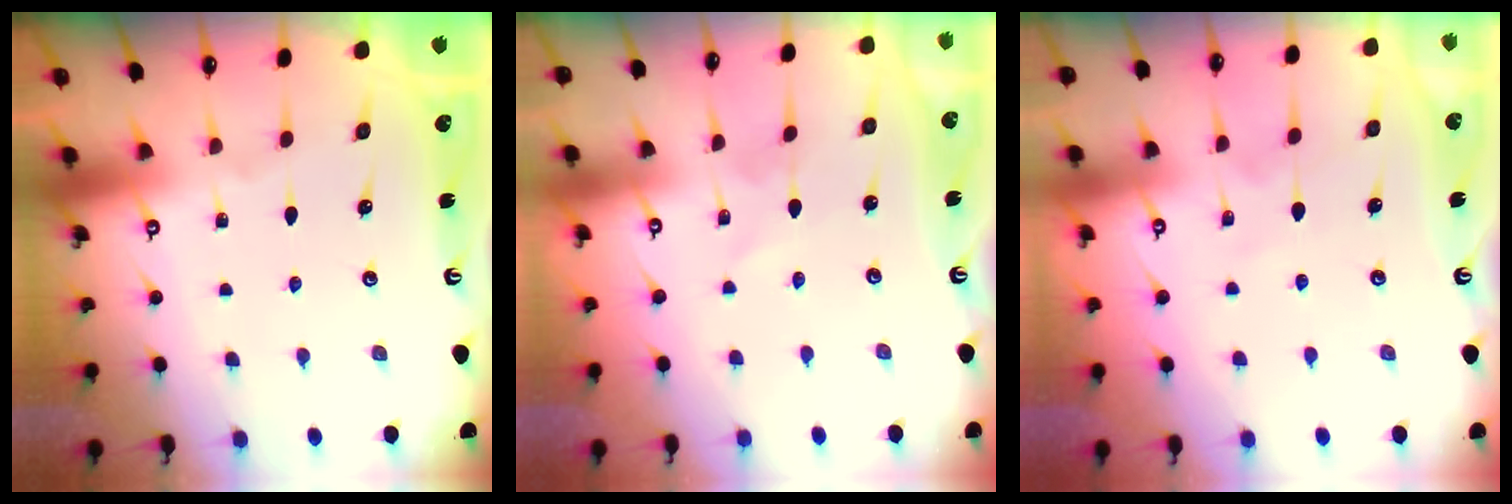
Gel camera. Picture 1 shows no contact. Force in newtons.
{"total": 1.5, "press": 1.5, "slide": 0.2}
{"total": 4.3, "press": 4.3, "slide": 0.5}